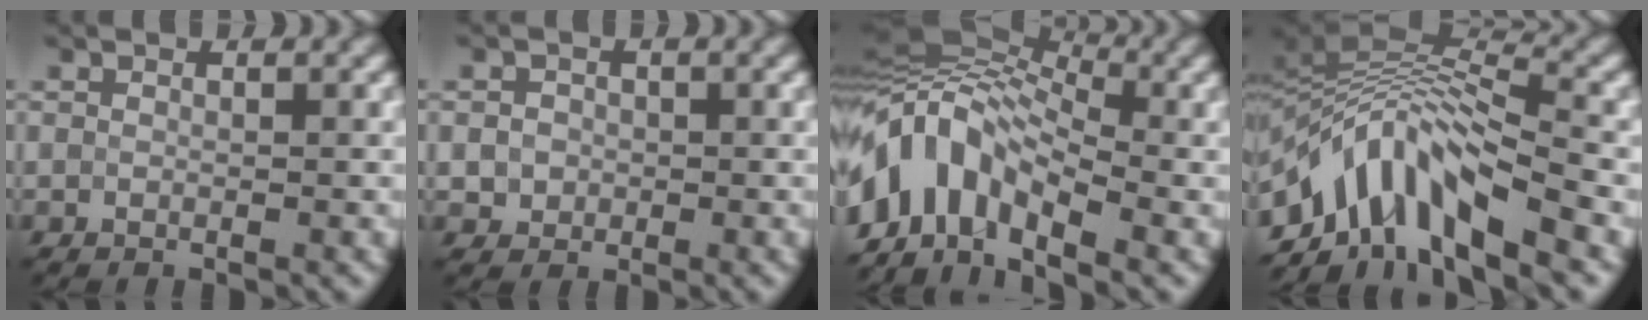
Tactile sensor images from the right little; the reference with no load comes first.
{"total": 2.1, "force": [-0.1, 1.9, 0.7], "torque": [-0.002, -0.002, -0.002]}
{"total": 9.0, "force": [-2.9, 5.8, 6.2], "torque": [-0.112, 0.022, -0.077]}
{"total": 8.4, "force": [-4.7, 3.8, 5.8], "torque": [-0.084, 0.012, -0.097]}